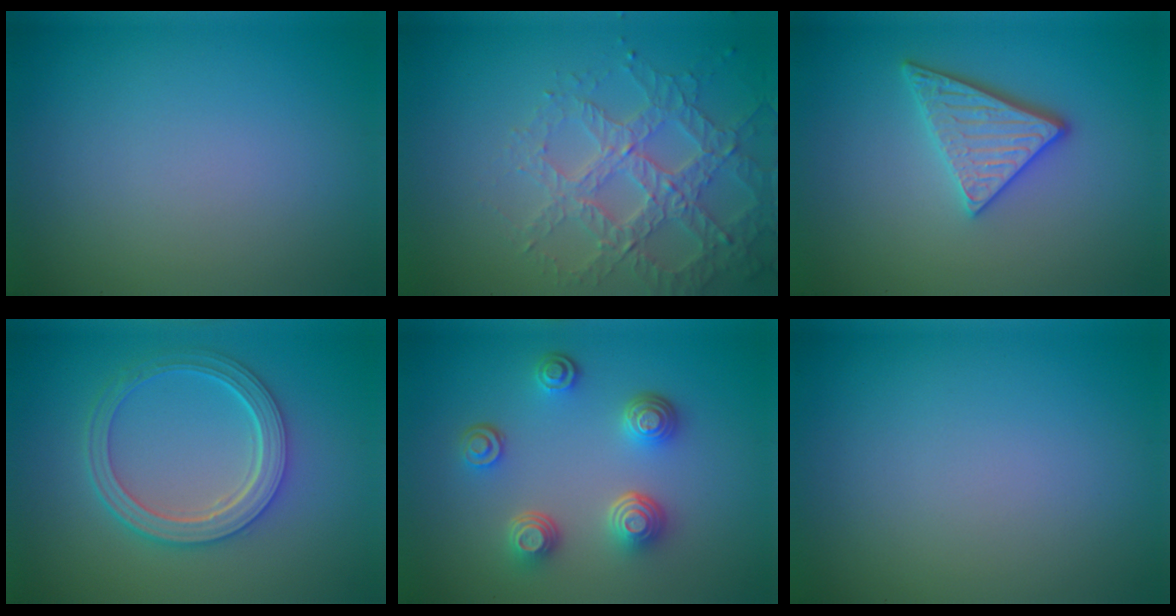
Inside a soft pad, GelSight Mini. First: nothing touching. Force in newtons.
{"total": 4.0, "press": 3.8, "slide": 1.0}
{"total": 3.7, "press": 3.2, "slide": 1.8}
{"total": 4.9, "press": 3.8, "slide": 3.0}
{"total": 4.4, "press": 3.4, "slide": 2.8}
{"total": 0.0}